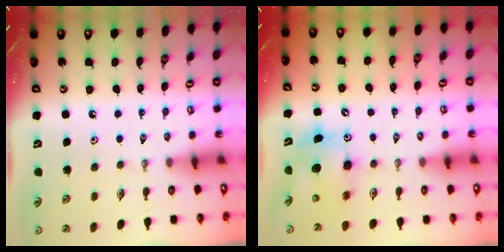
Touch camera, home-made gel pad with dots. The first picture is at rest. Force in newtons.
{"total": 8.8, "press": 8.7, "slide": 0.8}